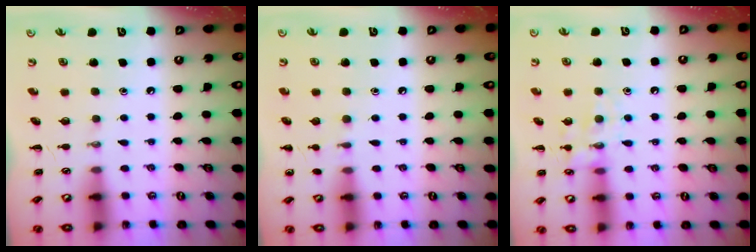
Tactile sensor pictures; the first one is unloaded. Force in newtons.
{"total": 5.6, "press": 5.3, "slide": 1.7}
{"total": 10.1, "press": 10.1, "slide": 0.5}